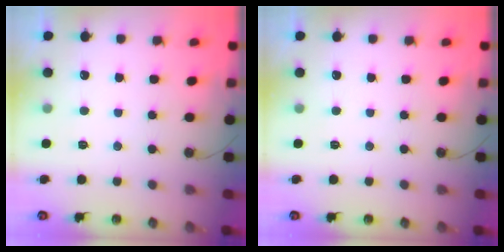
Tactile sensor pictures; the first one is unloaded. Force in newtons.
{"total": 0.0}